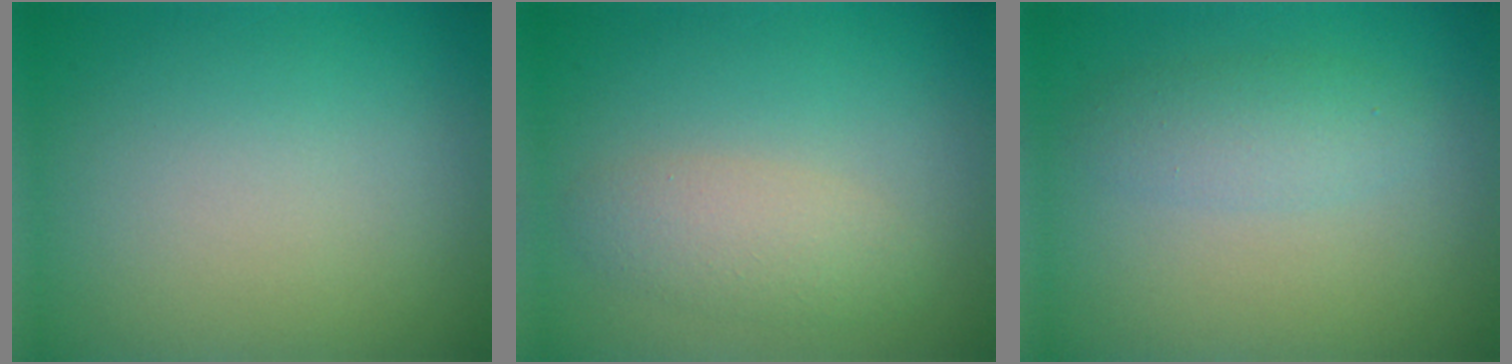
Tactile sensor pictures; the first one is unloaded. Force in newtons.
{"total": 2.4, "press": 2.4, "slide": 0.1}
{"total": 2.2, "press": 2.2, "slide": 0.1}